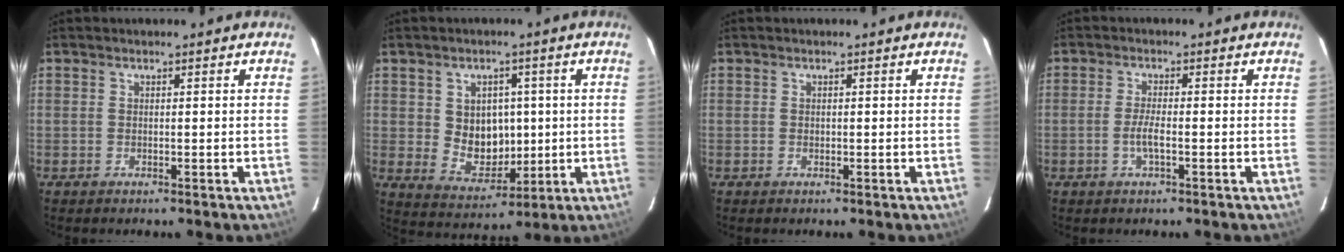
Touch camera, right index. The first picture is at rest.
{"total": 8.7, "force": [0.5, 7.4, 4.6], "torque": [-0.086, 0.001, 0.030]}
{"total": 0.5, "force": [-0.1, 0.5, 0.1], "torque": [0.000, -0.001, -0.001]}
{"total": 3.0, "force": [-1.1, 0.5, 2.8], "torque": [-0.058, -0.002, -0.022]}